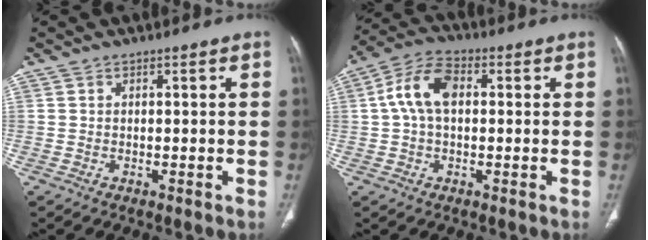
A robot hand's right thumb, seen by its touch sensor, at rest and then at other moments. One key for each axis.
{"total": 9.0, "fx": 1.2, "fy": 5.4, "fz": 7.1, "tx": -0.141, "ty": 0.027, "tz": 0.018}